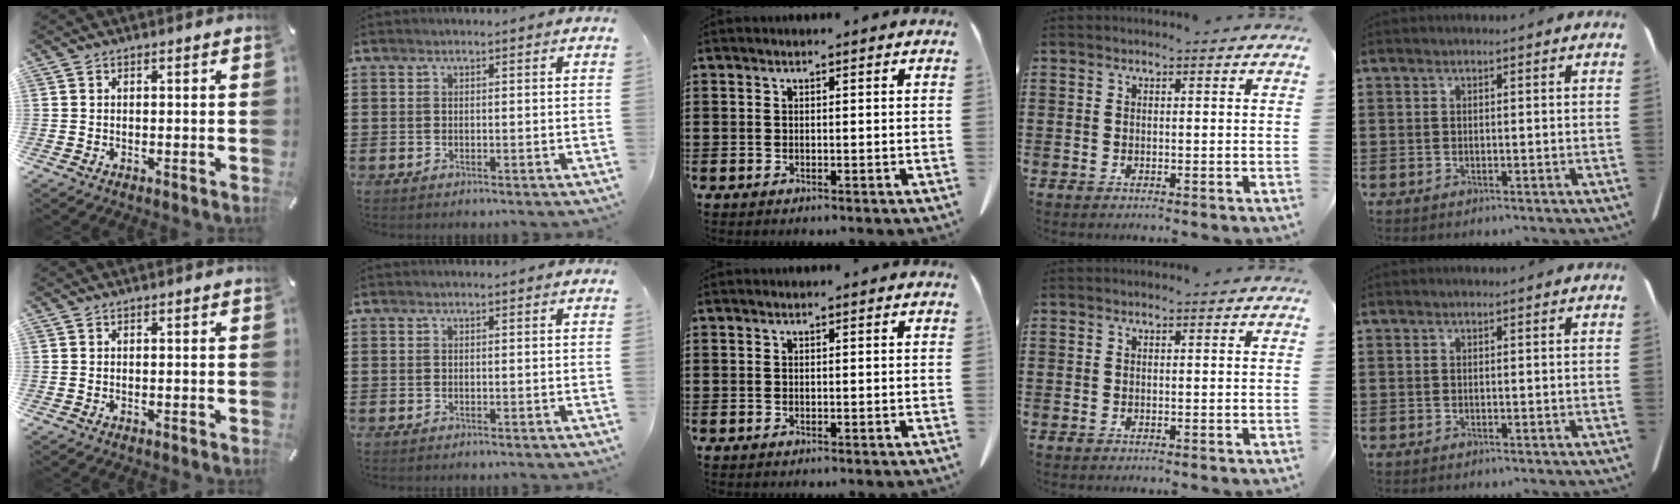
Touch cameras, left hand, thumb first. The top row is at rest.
{}